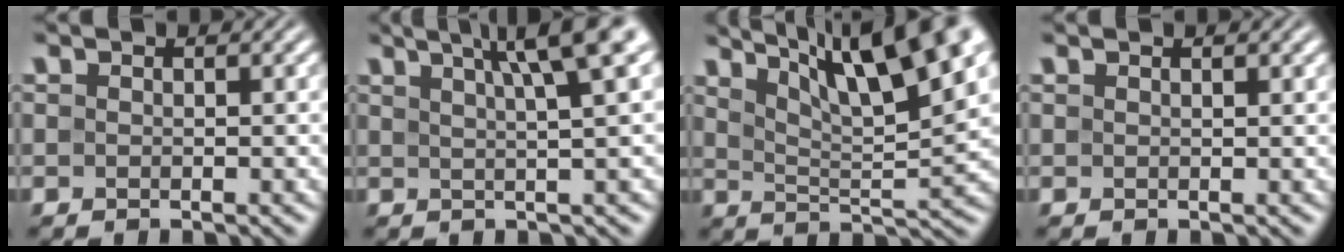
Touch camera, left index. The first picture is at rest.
{"total": 7.4, "force": [3.8, 1.3, 6.3], "torque": [-0.054, 0.031, 0.044]}
{"total": 12.7, "force": [7.7, 3.2, 9.6], "torque": [-0.131, 0.022, 0.107]}
{"total": 0.6, "force": [0.5, 0.0, 0.4], "torque": [-0.009, 0.000, 0.010]}